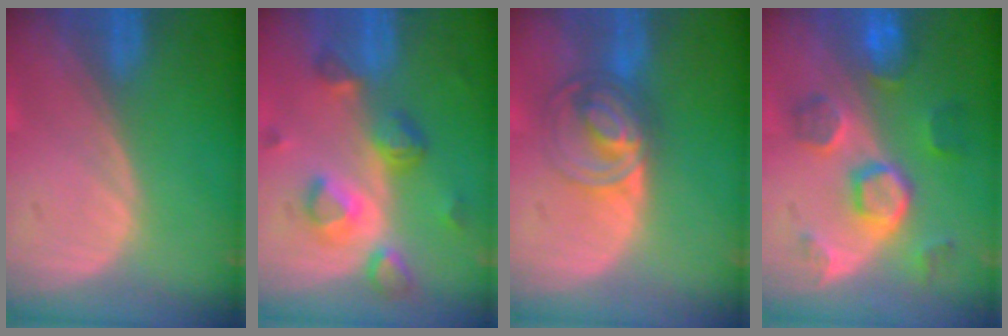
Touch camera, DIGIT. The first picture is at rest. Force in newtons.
{"total": 7.8, "press": 6.9, "slide": 3.6}
{"total": 7.2, "press": 6.1, "slide": 3.9}
{"total": 8.5, "press": 8.0, "slide": 2.9}